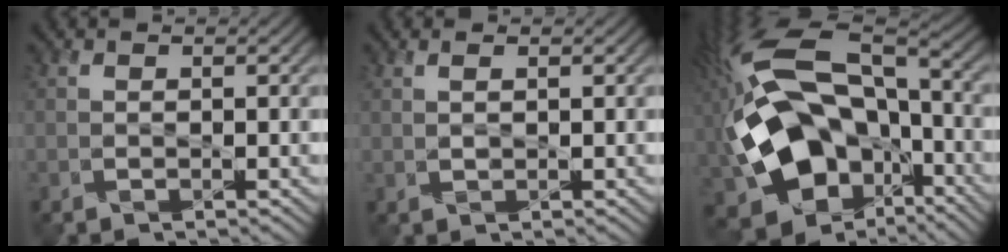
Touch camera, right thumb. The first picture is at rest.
{"total": 1.1, "force": [0.5, 0.3, 0.9], "torque": [-0.024, 0.001, 0.012]}
{"total": 20.3, "force": [-3.6, 13.2, 15.1], "torque": [-0.327, 0.000, -0.055]}